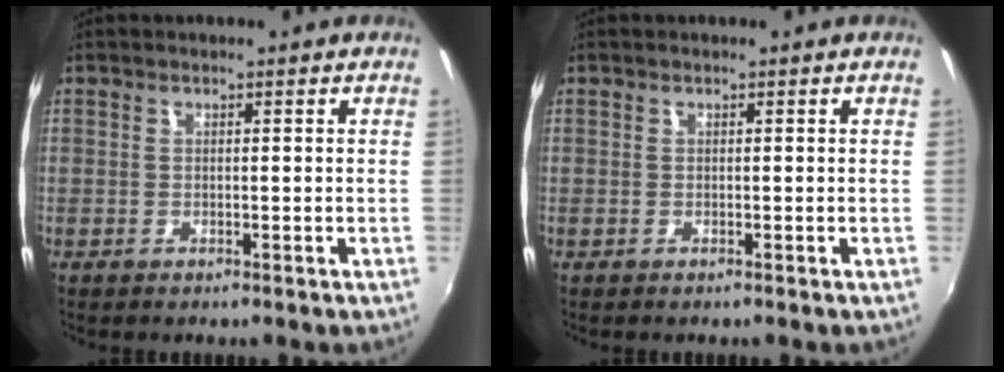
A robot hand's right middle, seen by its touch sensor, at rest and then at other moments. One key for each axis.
{"total": 0.0}